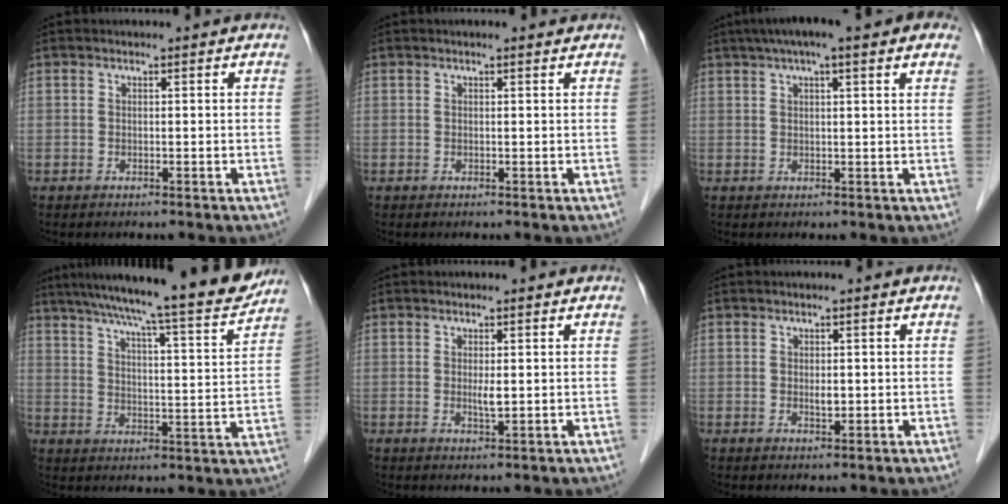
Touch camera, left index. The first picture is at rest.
{"total": 1.2, "force": [1.0, 0.2, 0.6], "torque": [-0.011, 0.008, 0.013]}
{"total": 10.9, "force": [7.0, 1.7, 8.1], "torque": [-0.119, 0.047, 0.096]}
{"total": 19.1, "force": [16.9, -0.3, 9.0], "torque": [-0.138, -0.023, 0.232]}
{"total": 1.6, "force": [0.1, 0.3, 1.6], "torque": [-0.032, -0.004, 0.004]}
{"total": 1.2, "force": [0.0, 0.6, 1.0], "torque": [-0.016, -0.003, 0.002]}